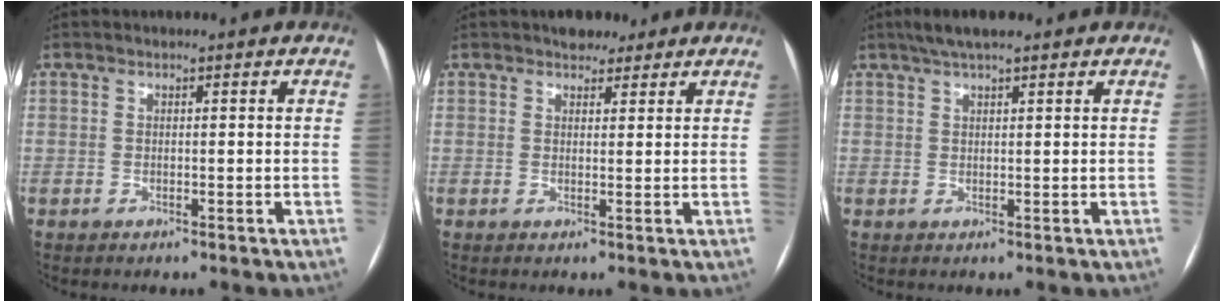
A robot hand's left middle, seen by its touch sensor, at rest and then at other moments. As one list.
[{"total": 3.1, "force": [2.5, 1.7, 1.0], "torque": [-0.013, 0.008, 0.035]}, {"total": 5.1, "force": [3.8, 0.9, 3.2], "torque": [-0.057, 0.024, 0.064]}]